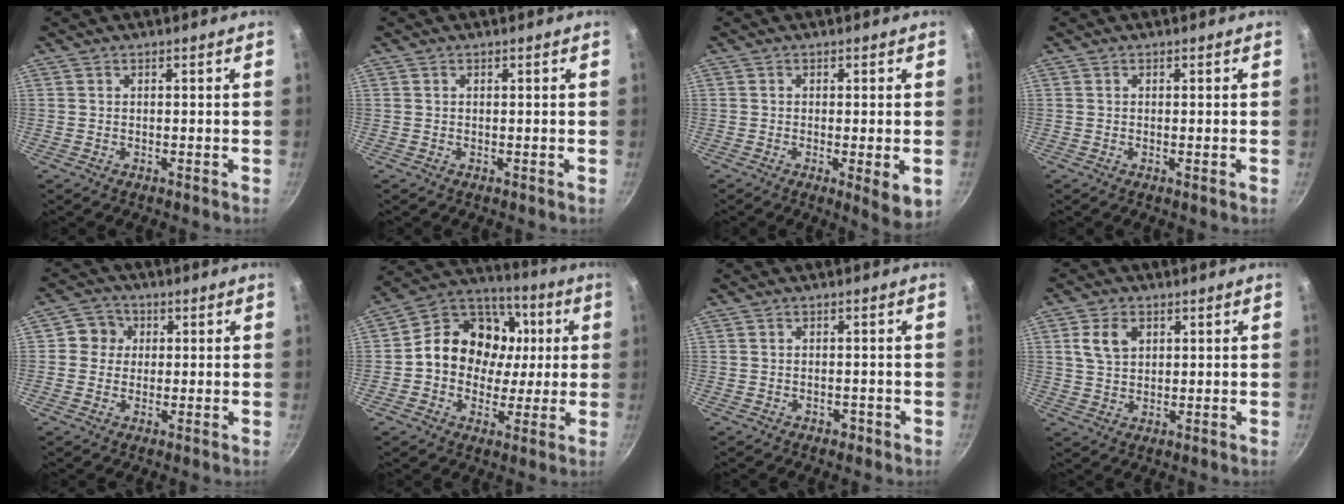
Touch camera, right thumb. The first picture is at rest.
{"total": 0.0}
{"total": 5.4, "force": [-1.3, 1.2, 5.1], "torque": [-0.077, -0.016, -0.020]}
{"total": 0.7, "force": [-0.1, 0.1, 0.7], "torque": [-0.012, -0.003, -0.002]}
{"total": 5.0, "force": [0.7, 4.7, 1.5], "torque": [0.003, 0.008, 0.004]}
{"total": 17.0, "force": [0.8, 14.0, 9.6], "torque": [-0.106, 0.034, 0.008]}
{"total": 1.2, "force": [-0.7, 0.8, 0.5], "torque": [-0.002, 0.006, -0.009]}
{"total": 5.8, "force": [2.0, 4.0, 3.7], "torque": [-0.060, -0.004, 0.040]}